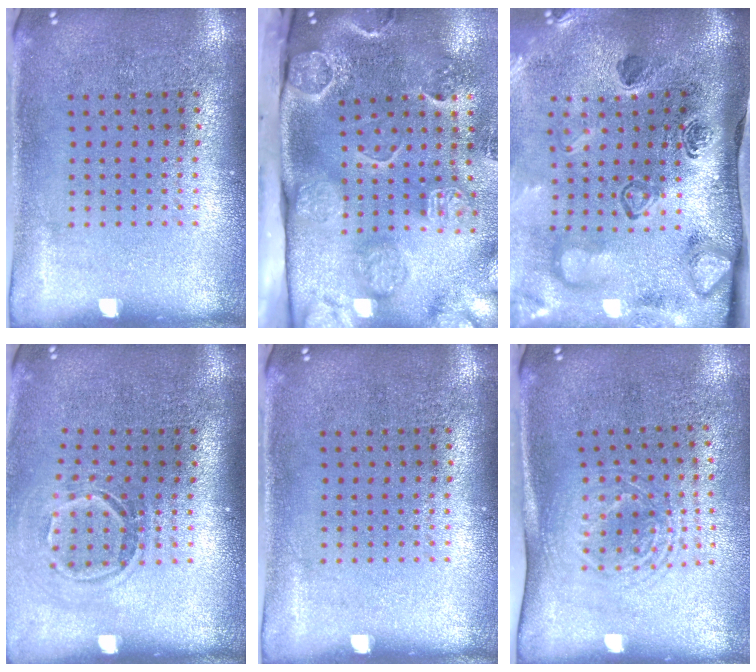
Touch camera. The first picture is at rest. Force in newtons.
{"total": 4.7, "press": 3.4, "slide": 3.3}
{"total": 4.6, "press": 3.2, "slide": 3.4}
{"total": 1.6, "press": 1.1, "slide": 1.2}
{"total": 0.0}
{"total": 1.7, "press": 1.3, "slide": 1.1}